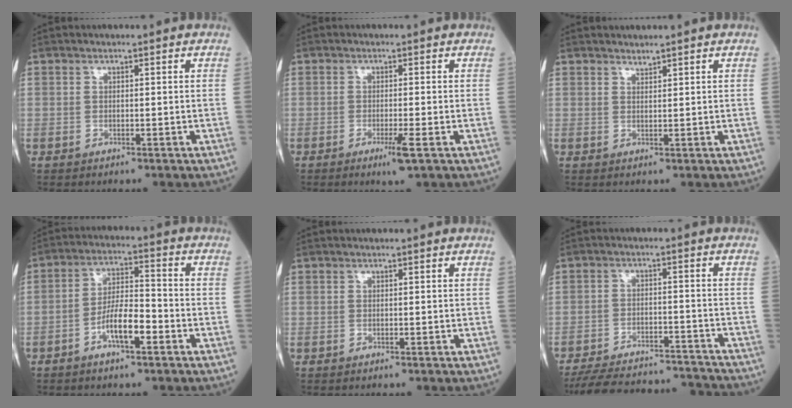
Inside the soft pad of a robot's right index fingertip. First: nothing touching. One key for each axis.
{"total": 2.9, "fx": -1.5, "fy": -0.3, "fz": 2.5, "tx": -0.046, "ty": -0.009, "tz": -0.026}
{"total": 0.8, "fx": 0.8, "fy": -0.1, "fz": 0.1, "tx": -0.006, "ty": -0.005, "tz": 0.017}
{"total": 7.1, "fx": -3.3, "fy": 1.7, "fz": 6.1, "tx": -0.117, "ty": 0.008, "tz": -0.062}
{"total": 0.0}
{"total": 17.9, "fx": -17.0, "fy": 3.2, "fz": 4.9, "tx": -0.106, "ty": 0.000, "tz": -0.237}